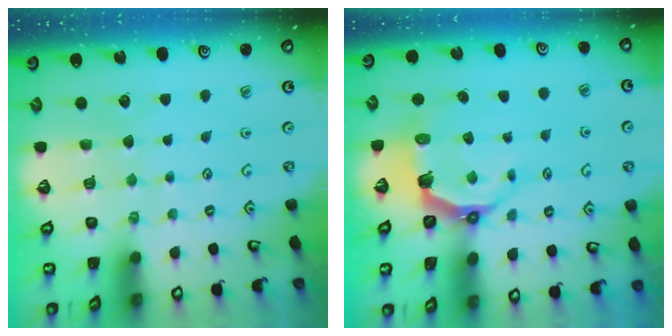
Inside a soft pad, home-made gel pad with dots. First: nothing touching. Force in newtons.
{"total": 6.3, "press": 4.5, "slide": 4.3}